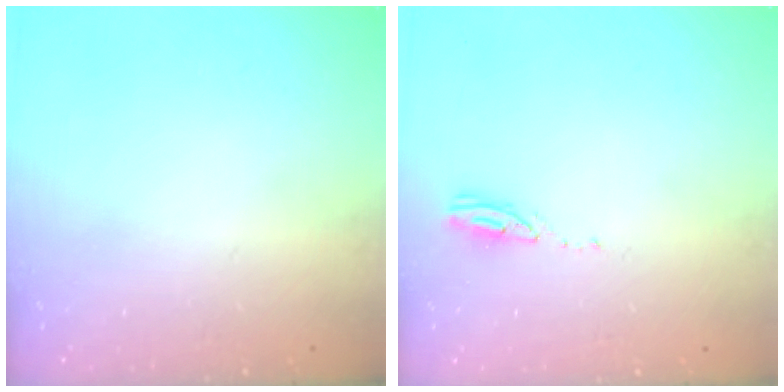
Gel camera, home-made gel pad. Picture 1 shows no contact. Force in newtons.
{"total": 3.1, "press": 3.1, "slide": 0.1}